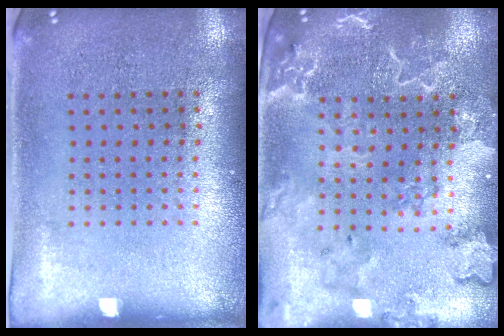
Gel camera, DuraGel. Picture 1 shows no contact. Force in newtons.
{"total": 2.7, "press": 2.5, "slide": 1.0}